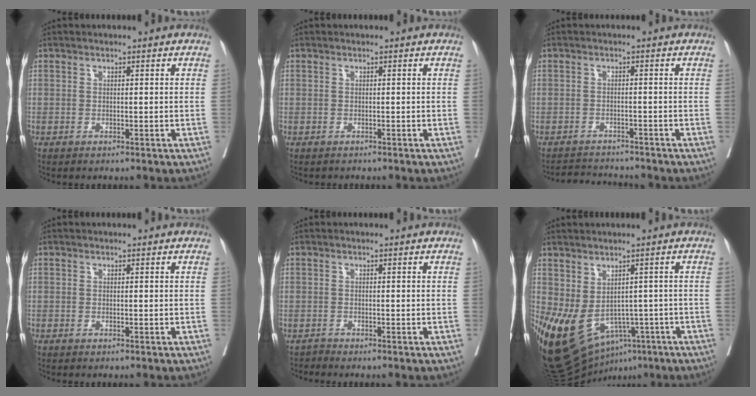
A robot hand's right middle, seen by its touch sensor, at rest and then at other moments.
{"total": 0.8, "force": [-0.7, 0.5, -0.1], "torque": [-0.008, 0.002, -0.013]}
{"total": 4.0, "force": [-4.0, 0.7, -0.3], "torque": [0.006, -0.004, -0.066]}
{"total": 0.0}
{"total": 0.8, "force": [-0.6, -0.3, -0.3], "torque": [0.002, -0.007, -0.012]}
{"total": 14.9, "force": [-6.5, 9.6, 9.4], "torque": [-0.188, -0.008, -0.086]}